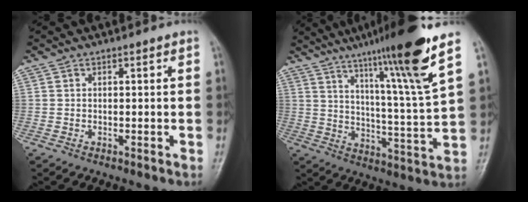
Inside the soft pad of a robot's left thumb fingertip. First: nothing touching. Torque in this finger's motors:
{"motor_torque": [0.94, 0.13, 1.42, -1.34, 0.34]}